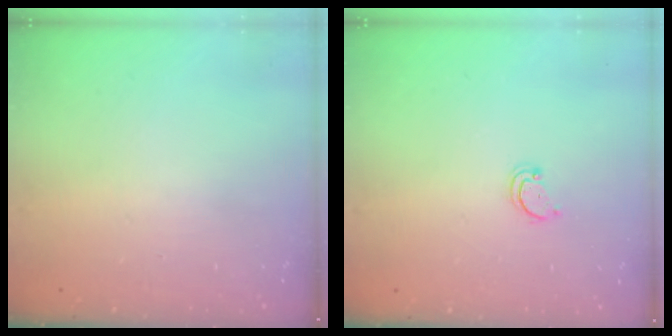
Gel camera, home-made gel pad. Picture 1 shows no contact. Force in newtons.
{"total": 1.9, "press": 1.9, "slide": 0.2}